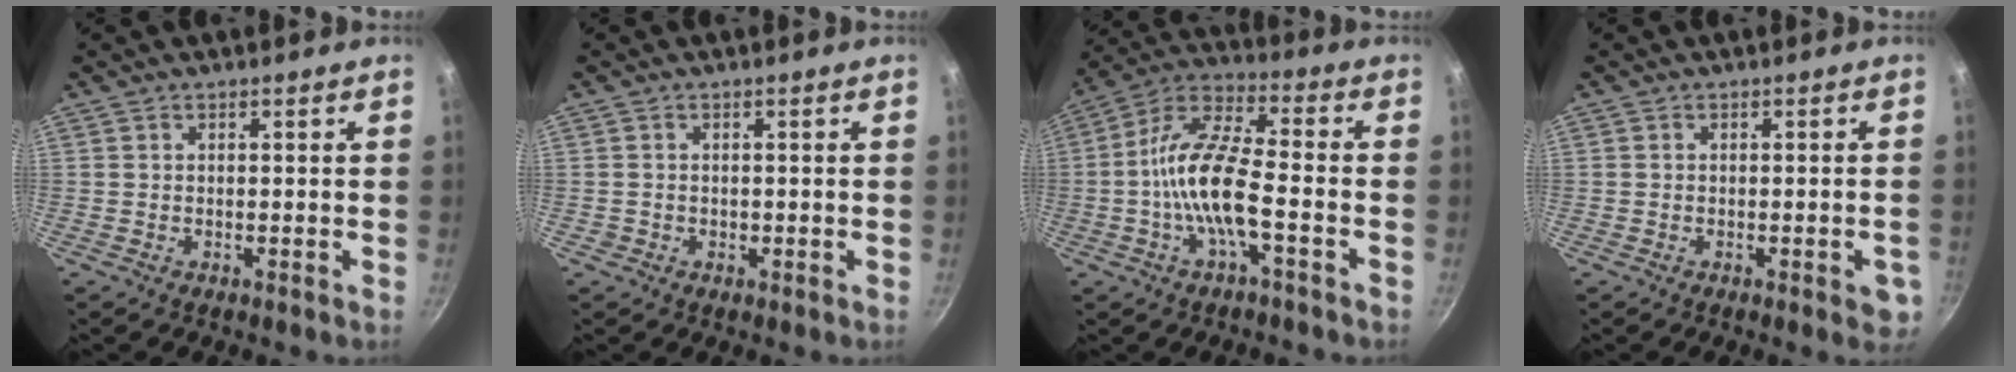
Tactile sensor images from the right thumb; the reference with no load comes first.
{"total": 0.9, "force": [-0.2, 0.8, 0.3], "torque": [-0.001, 0.003, -0.001]}
{"total": 13.3, "force": [-3.5, 4.5, 12.0], "torque": [-0.236, 0.041, -0.082]}
{"total": 3.8, "force": [-1.5, 1.4, 3.2], "torque": [-0.025, 0.004, -0.020]}